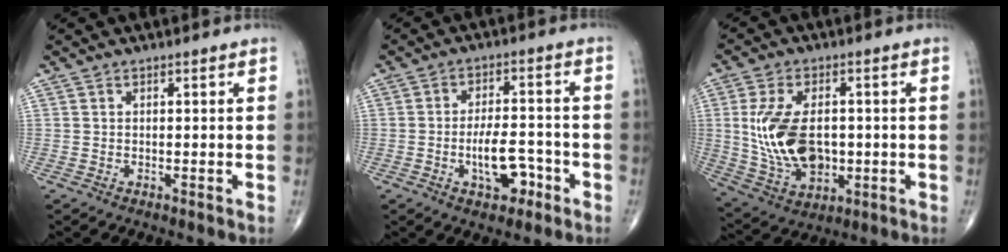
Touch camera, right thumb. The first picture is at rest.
{"total": 8.0, "force": [-3.1, 3.9, 6.3], "torque": [-0.089, 0.025, -0.048]}
{"total": 14.5, "force": [0.1, 8.8, 11.5], "torque": [-0.212, -0.005, 0.019]}